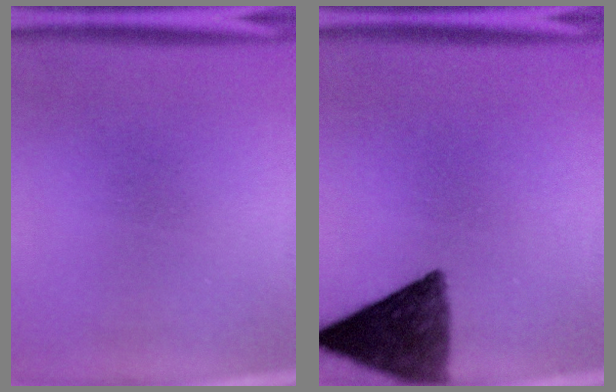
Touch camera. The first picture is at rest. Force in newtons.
{"total": 10.7}